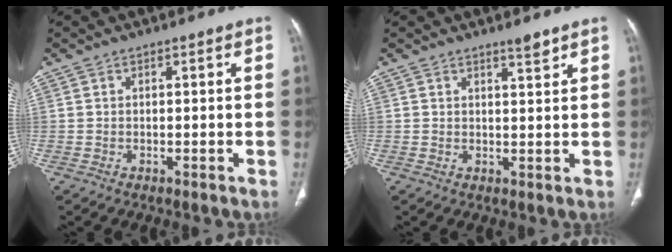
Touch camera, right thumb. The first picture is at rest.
{"total": 2.2, "force": [1.8, 0.2, 1.2], "torque": [-0.014, -0.017, 0.029]}